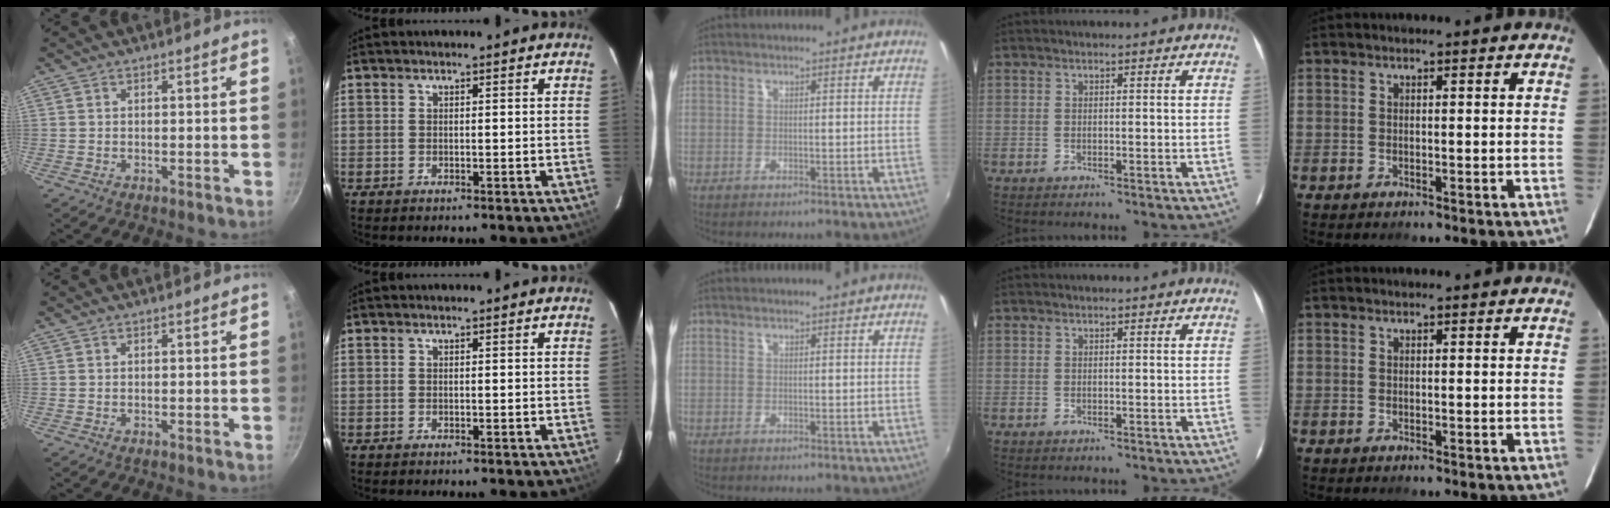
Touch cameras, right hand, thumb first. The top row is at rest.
{}